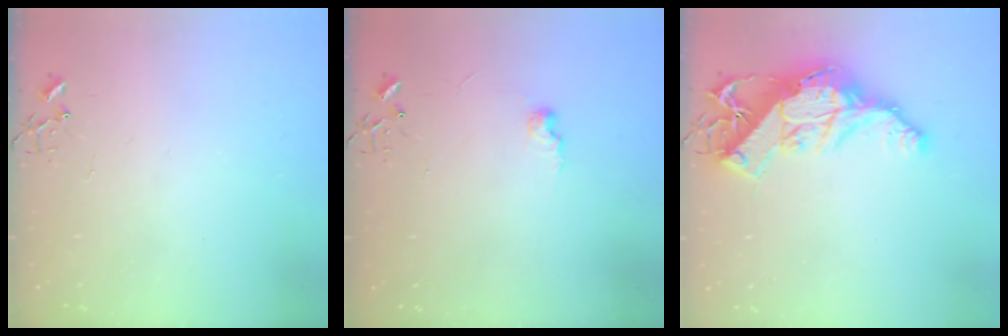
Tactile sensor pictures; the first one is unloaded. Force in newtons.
{"total": 7.0, "press": 7.0, "slide": 0.6}
{"total": 18.1, "press": 18.0, "slide": 1.6}